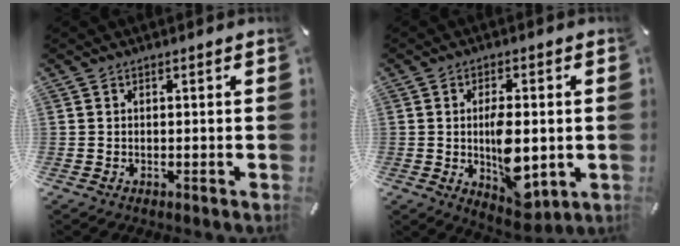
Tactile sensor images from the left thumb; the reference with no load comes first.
{"total": 10.4, "force": [-0.8, 5.2, 9.0], "torque": [-0.138, -0.013, -0.010]}